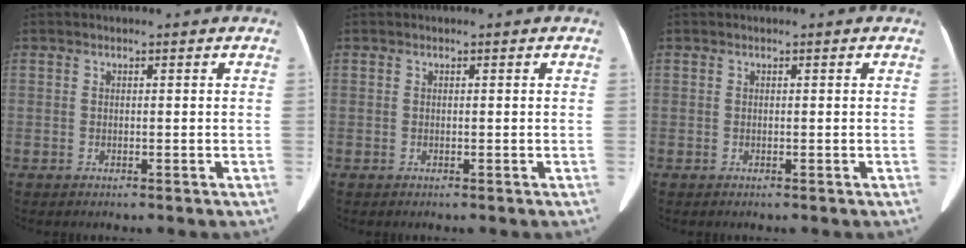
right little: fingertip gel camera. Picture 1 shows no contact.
{"total": 0.0}
{"total": 0.0}